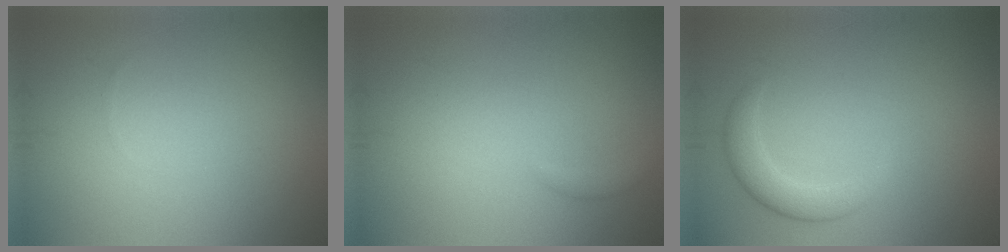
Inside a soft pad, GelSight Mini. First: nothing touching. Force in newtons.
{"total": 0.9, "press": 0.9, "slide": 0.1}
{"total": 2.7, "press": 2.7, "slide": 0.4}